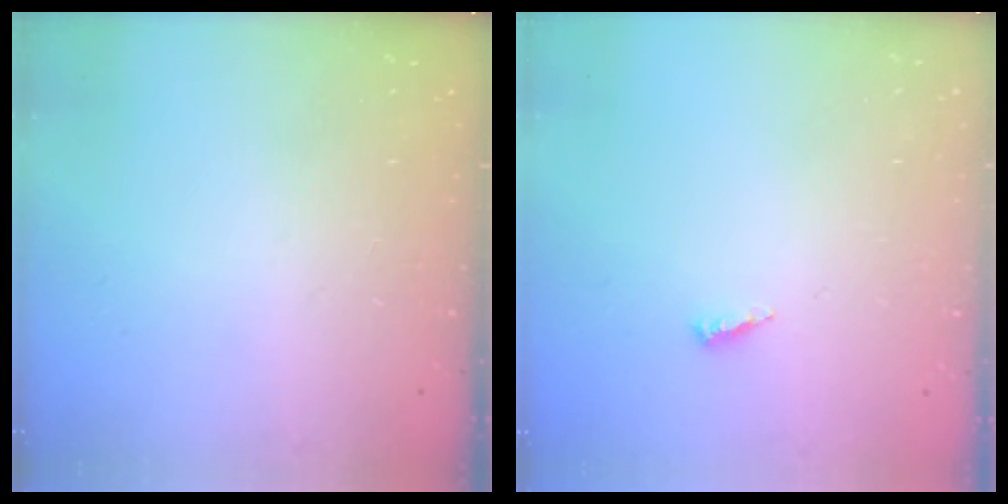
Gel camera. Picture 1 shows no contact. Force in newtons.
{"total": 3.9, "press": 3.9, "slide": 0.2}